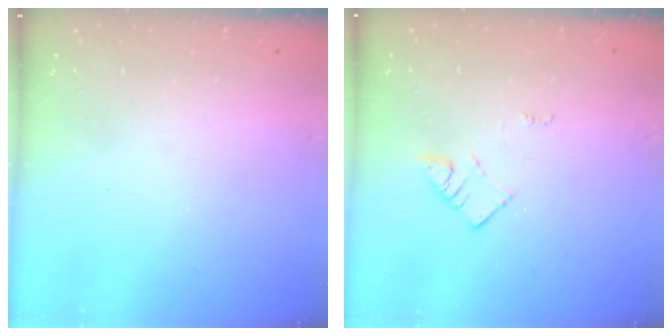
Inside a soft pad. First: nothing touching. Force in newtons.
{"total": 2.3, "press": 2.3, "slide": 0.3}